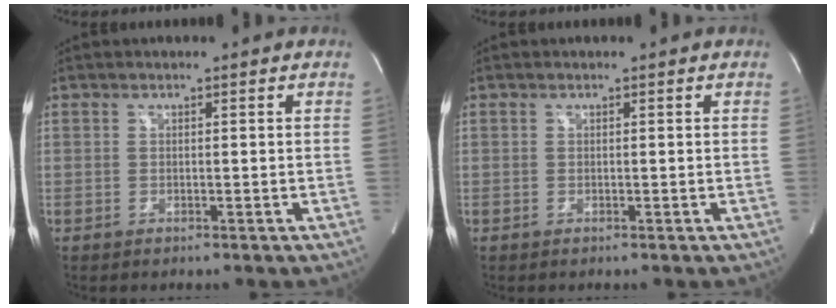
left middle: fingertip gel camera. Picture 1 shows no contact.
{"total": 0.0}